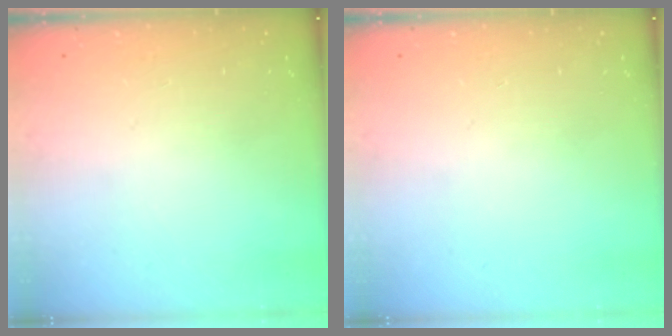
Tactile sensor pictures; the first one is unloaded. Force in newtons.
{"total": 0.0}